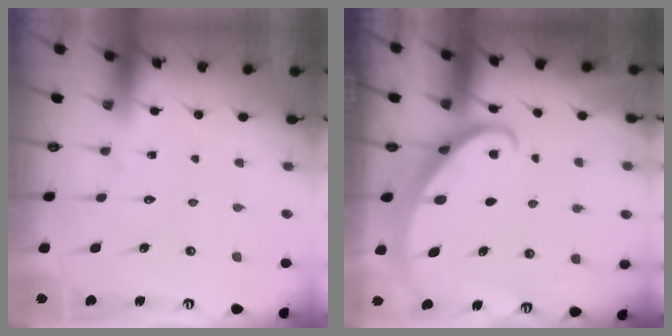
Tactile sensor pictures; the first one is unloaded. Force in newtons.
{"total": 2.3, "press": 2.3, "slide": 0.1}